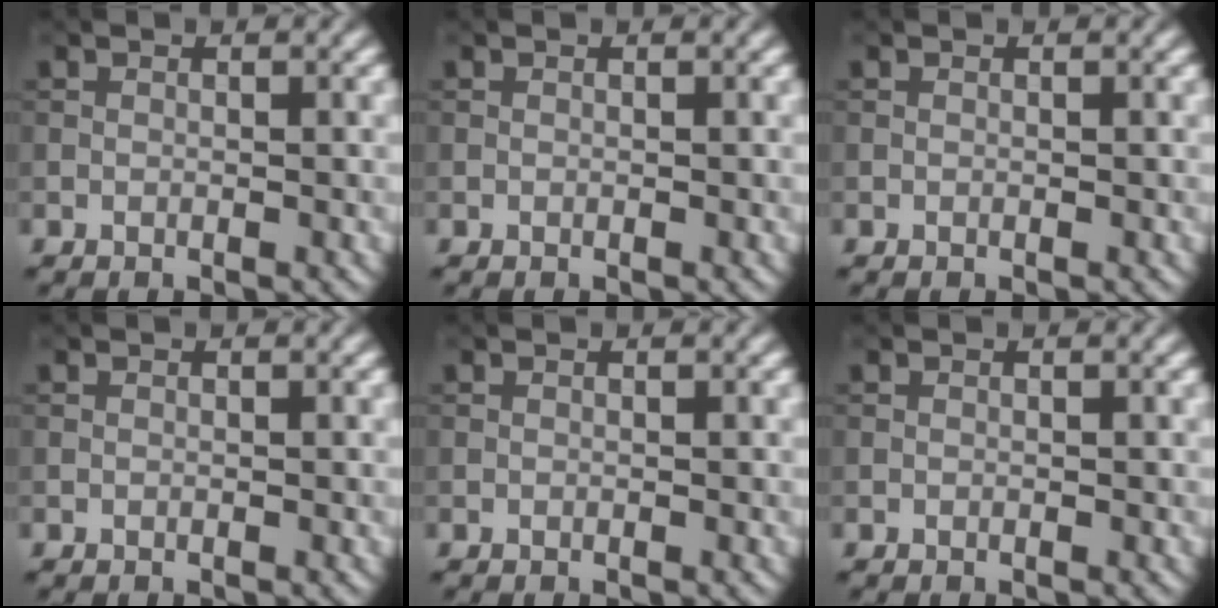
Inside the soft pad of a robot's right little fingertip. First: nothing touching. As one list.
[{"total": 0.0}, {"total": 0.0}, {"total": 0.0}, {"total": 0.0}, {"total": 0.0}]